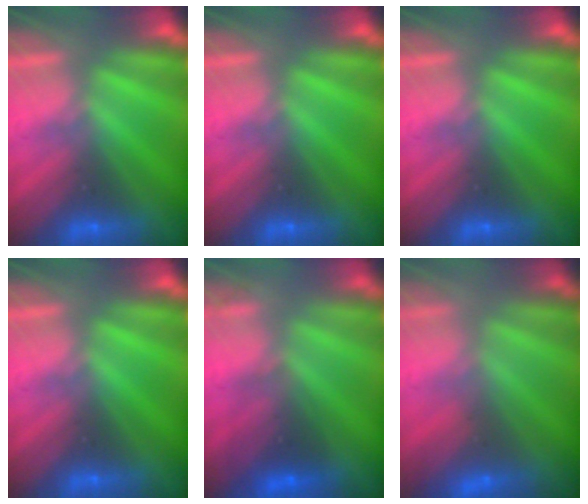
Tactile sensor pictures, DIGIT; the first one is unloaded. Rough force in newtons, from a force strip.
{"total": 0.0}
{"total": 0.0}
{"total": 0.0}
{"total": 2.7}
{"total": 2.5}